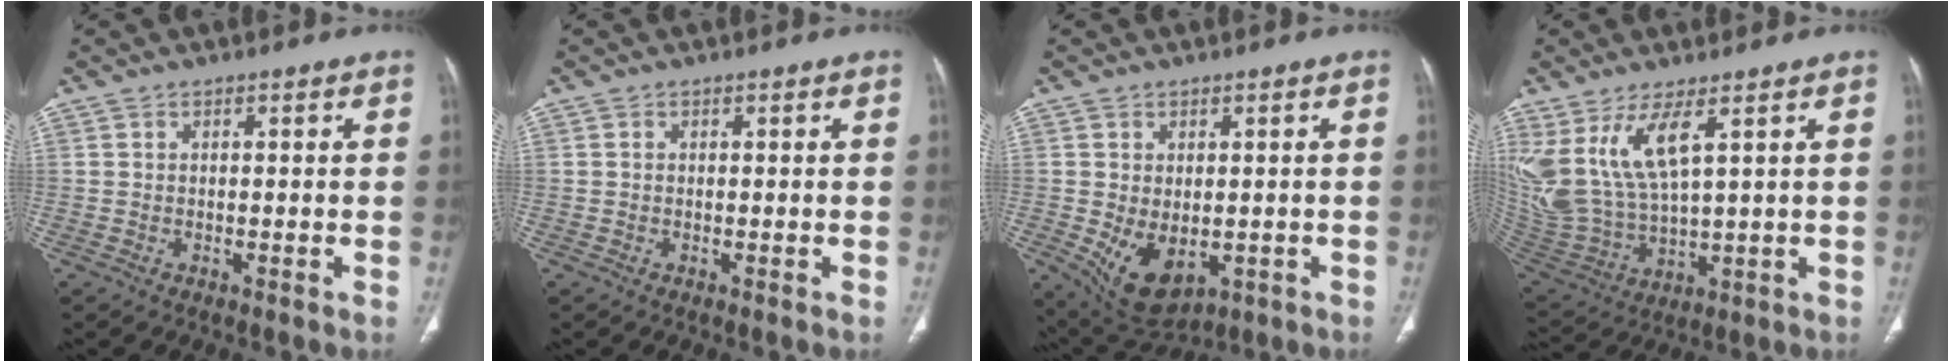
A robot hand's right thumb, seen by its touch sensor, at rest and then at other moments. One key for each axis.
{"total": 0.0}
{"total": 9.2, "fx": -1.8, "fy": 5.8, "fz": 6.8, "tx": -0.102, "ty": -0.013, "tz": -0.006}
{"total": 14.1, "fx": 6.1, "fy": 5.0, "fz": 11.7, "tx": -0.257, "ty": -0.037, "tz": 0.144}